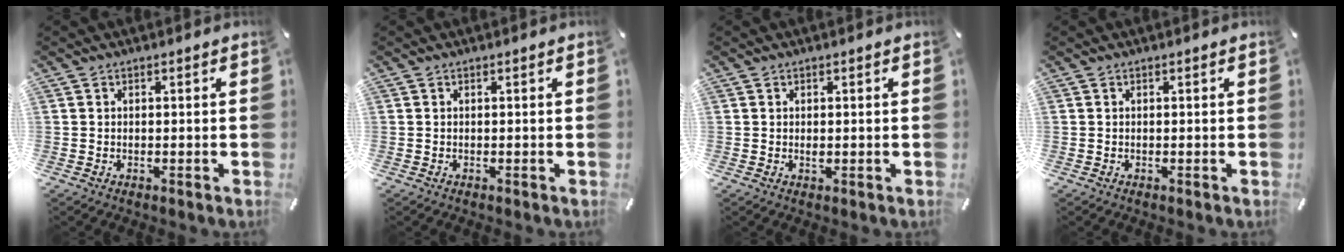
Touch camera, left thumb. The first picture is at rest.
{"total": 0.0}
{"total": 0.7, "force": [0.1, 0.4, 0.5], "torque": [-0.010, 0.000, 0.001]}
{"total": 0.0}